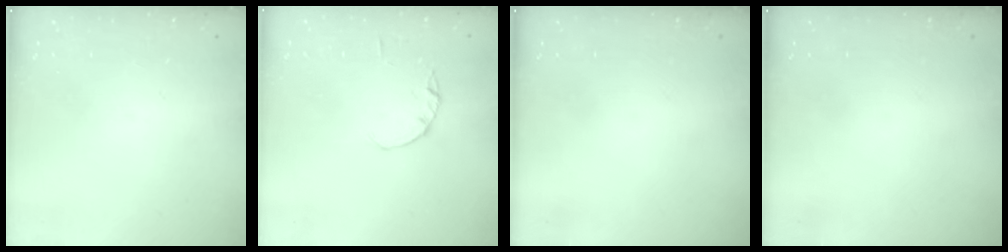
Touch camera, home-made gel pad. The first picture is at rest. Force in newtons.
{"total": 1.4, "press": 1.3, "slide": 0.3}
{"total": 0.0}
{"total": 0.0}